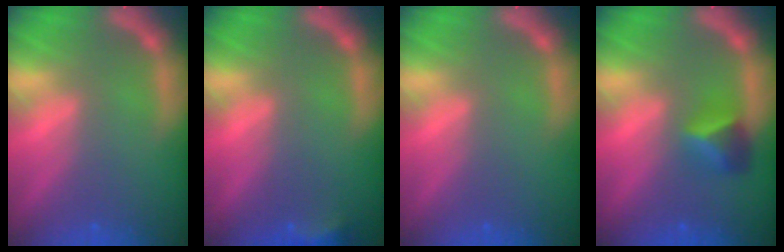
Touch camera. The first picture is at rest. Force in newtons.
{"total": 2.4}
{"total": 0.0}
{"total": 2.9}